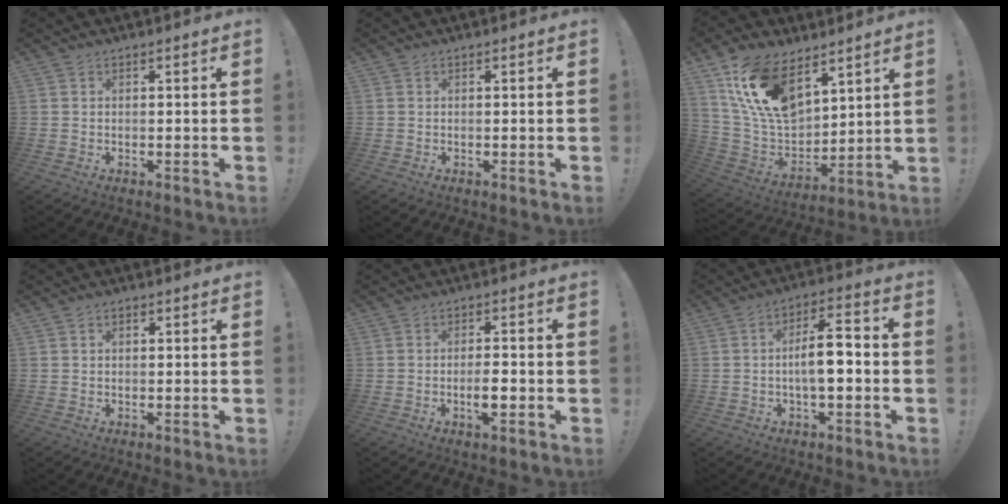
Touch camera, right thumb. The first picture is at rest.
{"total": 0.0}
{"total": 19.0, "force": [10.8, 11.0, 11.1], "torque": [-0.225, -0.060, 0.203]}
{"total": 0.9, "force": [0.4, 0.7, 0.5], "torque": [-0.005, 0.002, 0.006]}
{"total": 4.6, "force": [-1.6, 1.2, 4.2], "torque": [-0.064, -0.001, -0.029]}
{"total": 10.0, "force": [-1.5, 3.4, 9.3], "torque": [-0.153, 0.009, -0.033]}